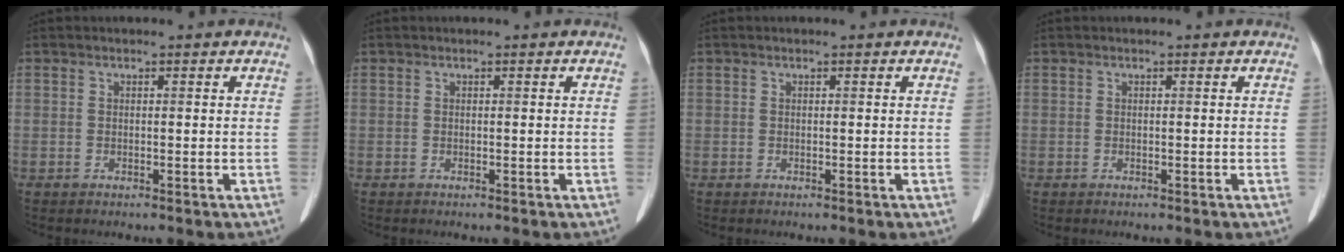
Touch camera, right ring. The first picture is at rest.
{"total": 0.0}
{"total": 0.0}
{"total": 0.0}